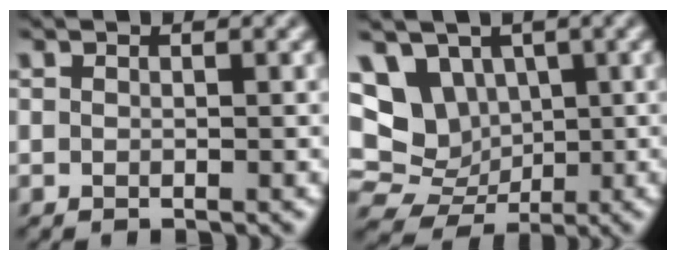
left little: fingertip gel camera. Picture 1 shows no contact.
{"total": 9.9, "force": [2.0, 8.4, 4.9], "torque": [-0.086, 0.028, 0.005]}